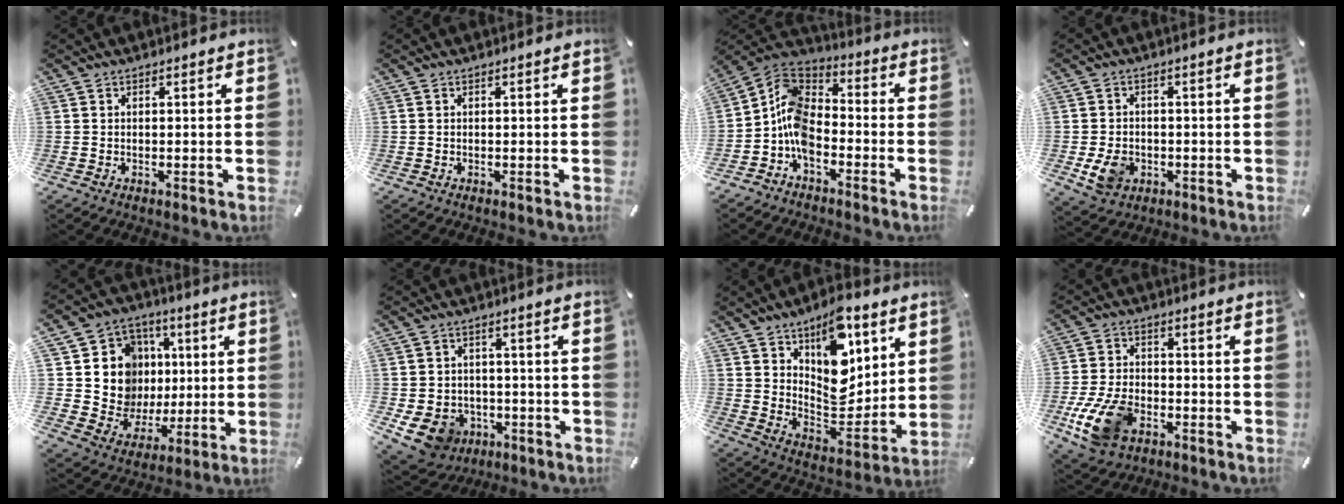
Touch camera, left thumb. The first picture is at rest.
{"total": 0.0}
{"total": 10.7, "force": [-5.9, 6.7, 6.0], "torque": [-0.141, 0.022, -0.119]}
{"total": 6.8, "force": [-1.6, 5.6, 3.4], "torque": [-0.067, 0.001, -0.029]}
{"total": 14.5, "force": [2.7, 13.6, 4.3], "torque": [-0.067, -0.016, 0.071]}
{"total": 8.9, "force": [-3.8, 7.4, 3.3], "torque": [-0.086, 0.020, -0.068]}
{"total": 15.5, "force": [8.5, 9.1, 9.3], "torque": [-0.123, -0.057, 0.152]}
{"total": 12.7, "force": [-5.2, 8.1, 8.2], "torque": [-0.176, 0.019, -0.091]}